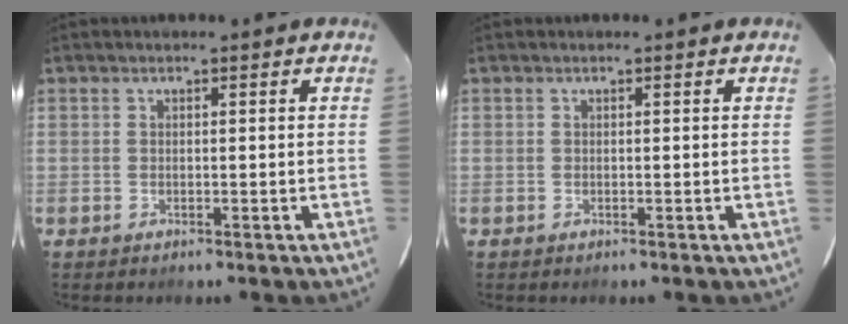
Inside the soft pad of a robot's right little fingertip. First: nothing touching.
{"total": 0.0}